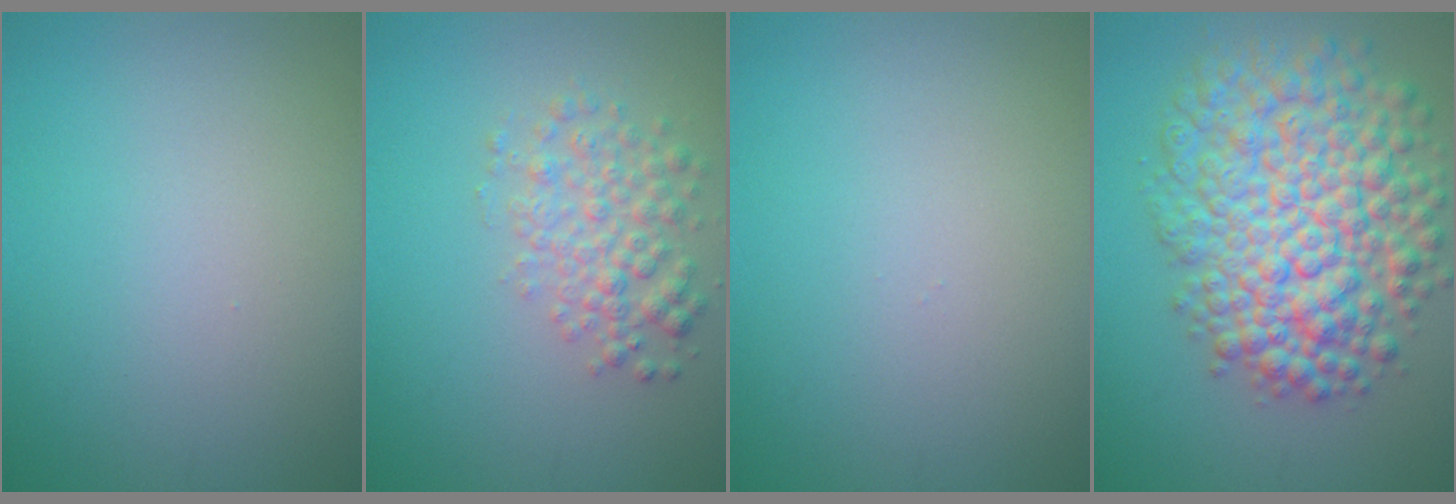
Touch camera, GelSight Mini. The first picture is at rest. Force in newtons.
{"total": 3.3, "press": 3.3, "slide": 0.1}
{"total": 0.0}
{"total": 9.9, "press": 9.9, "slide": 0.3}